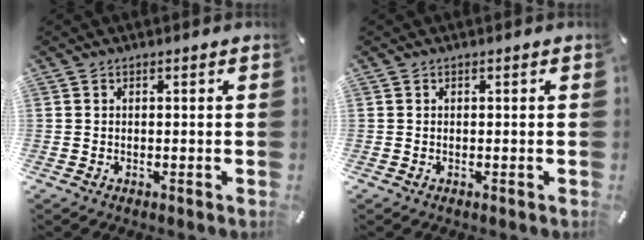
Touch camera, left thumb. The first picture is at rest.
{"total": 0.0}